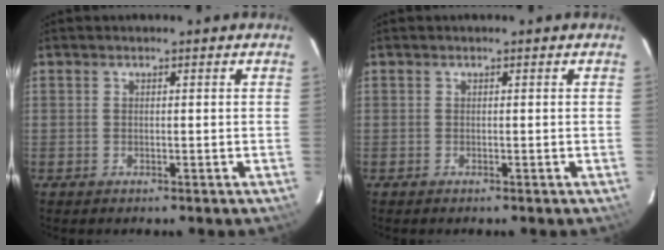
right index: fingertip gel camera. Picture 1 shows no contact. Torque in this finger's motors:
{"motor_torque": [0.09, 0.03, -0.02, 0.01]}